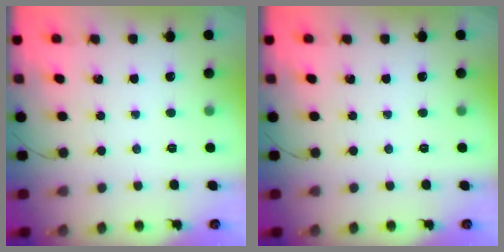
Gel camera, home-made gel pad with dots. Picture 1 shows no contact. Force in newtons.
{"total": 0.0}